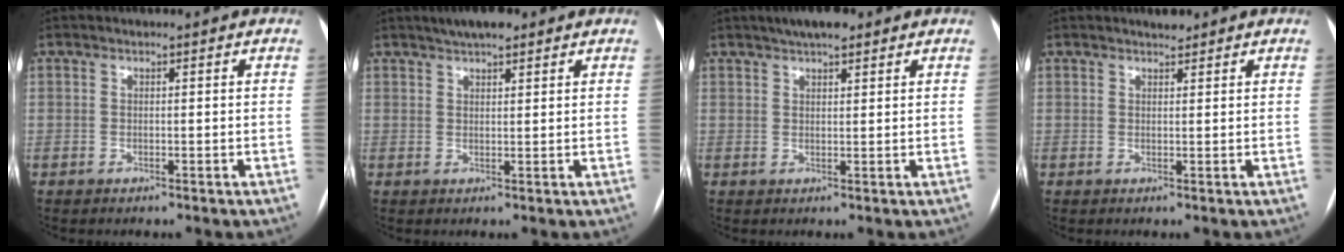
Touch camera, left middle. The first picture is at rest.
{"total": 4.9, "force": [3.9, 1.3, 2.6], "torque": [-0.046, 0.019, 0.065]}
{"total": 5.1, "force": [3.8, 1.4, 3.2], "torque": [-0.052, 0.021, 0.060]}
{"total": 1.5, "force": [1.4, 0.5, 0.5], "torque": [-0.013, 0.002, 0.022]}